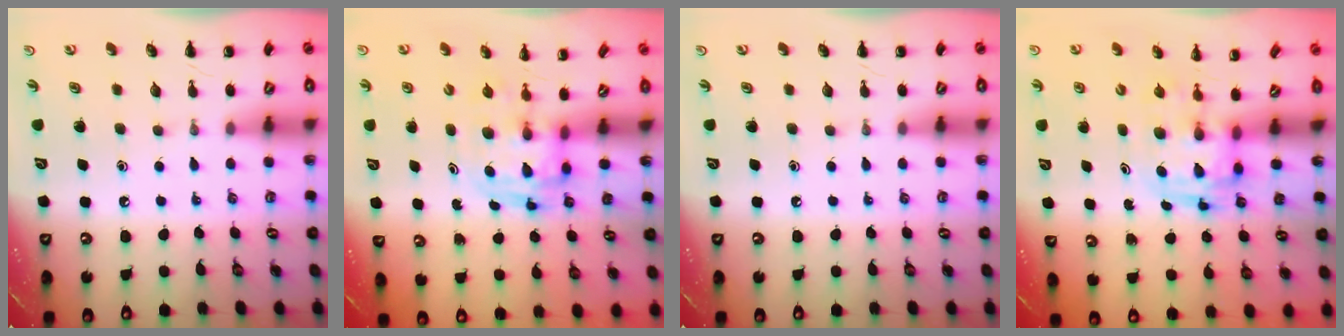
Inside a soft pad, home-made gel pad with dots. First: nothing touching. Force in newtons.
{"total": 3.5, "press": 3.4, "slide": 0.6}
{"total": 0.0}
{"total": 3.0, "press": 2.9, "slide": 0.5}